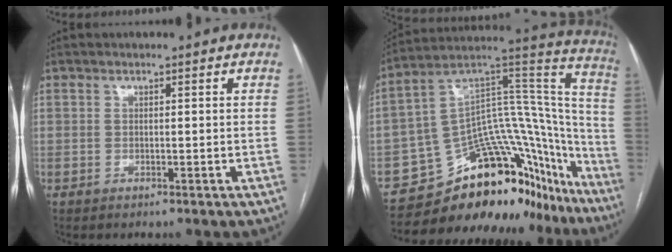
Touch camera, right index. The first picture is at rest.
{"total": 28.5, "force": [-22.5, 12.2, 12.4], "torque": [-0.104, 0.071, -0.312]}